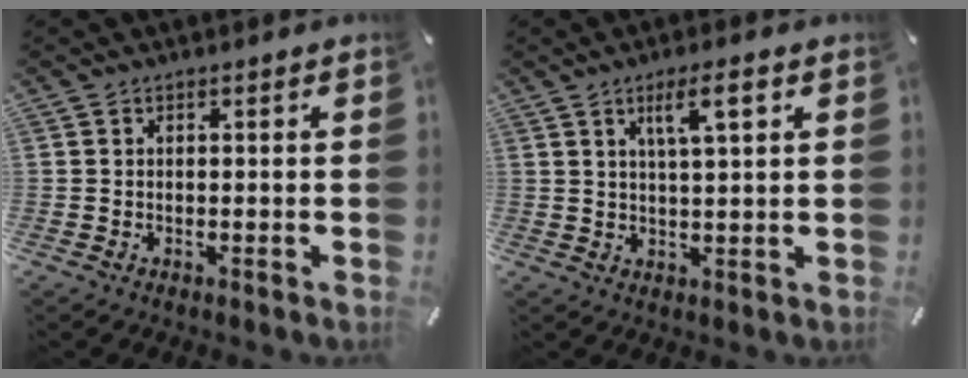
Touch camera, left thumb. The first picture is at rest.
{"total": 6.9, "force": [3.2, 1.4, 5.9], "torque": [-0.107, -0.003, 0.048]}